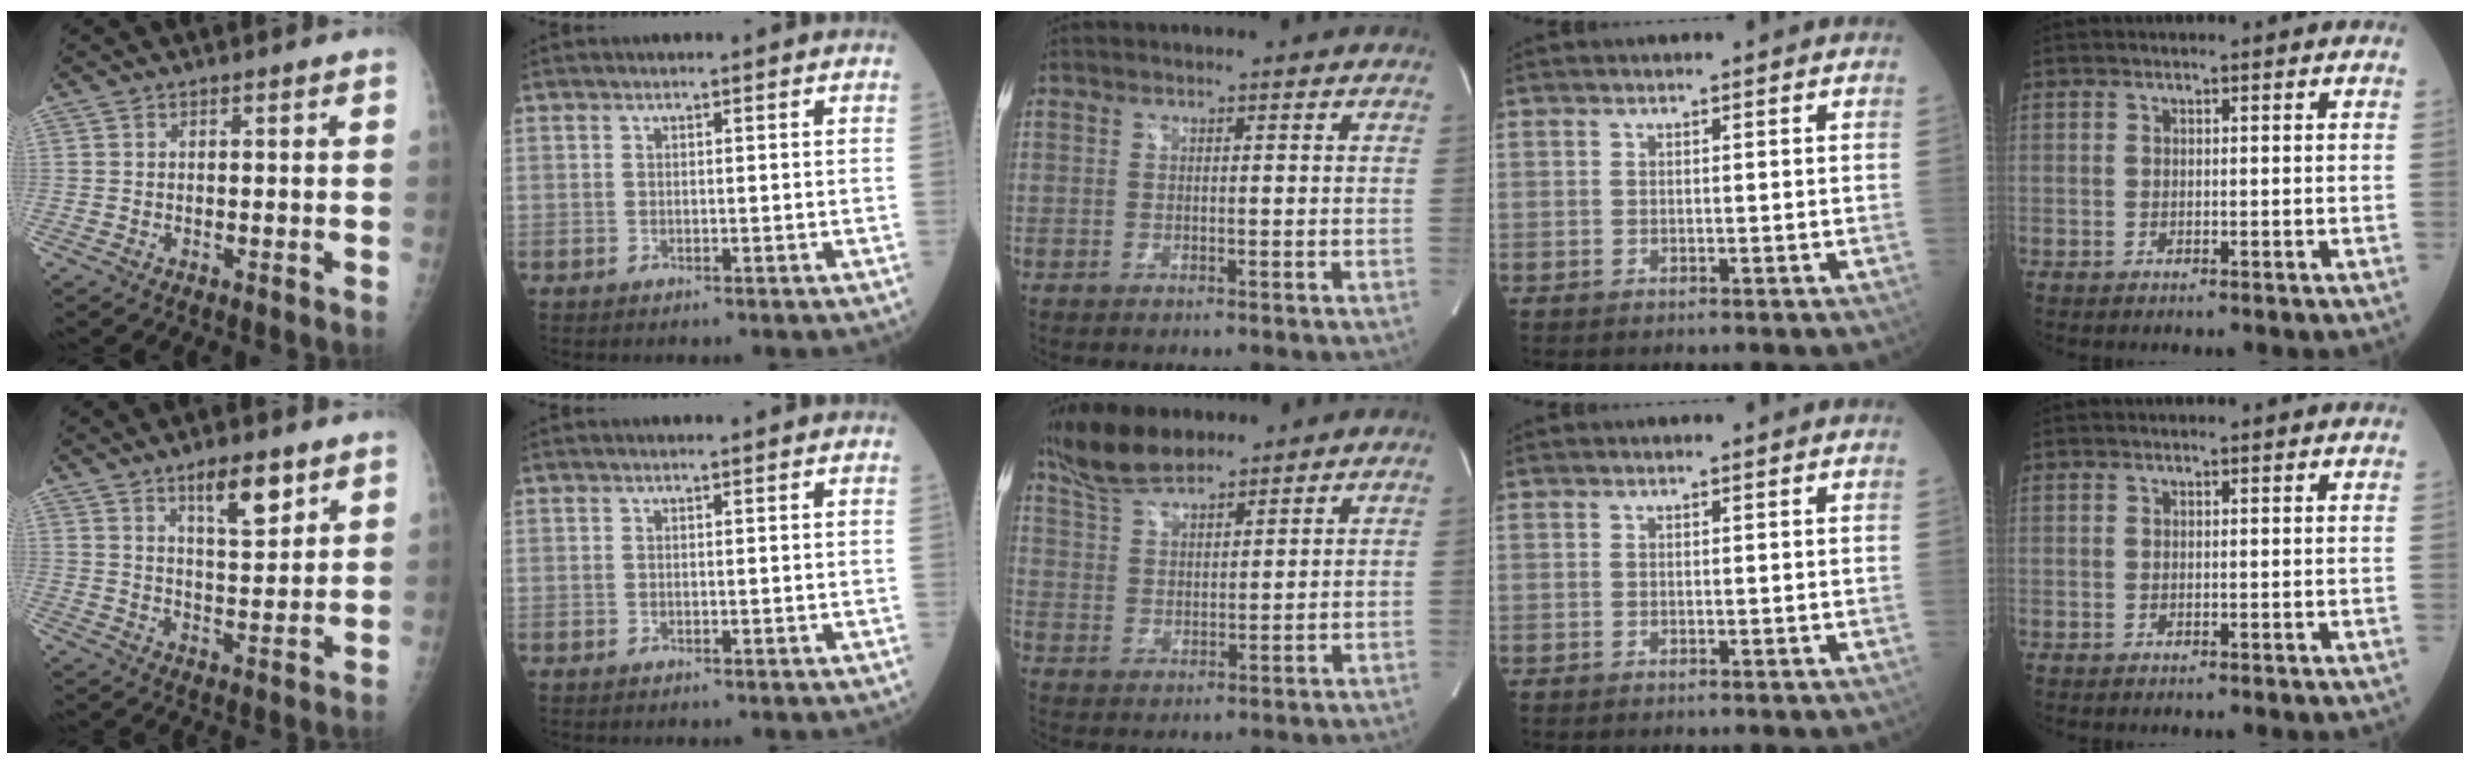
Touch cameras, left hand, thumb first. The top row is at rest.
{"thumb": {"total": 8.5, "force": [5.1, 2.7, 6.2], "torque": [-0.085, -0.035, 0.086]}, "middle": {"total": 9.2, "force": [7.9, 2.3, 4.1], "torque": [-0.089, 0.015, 0.156]}}